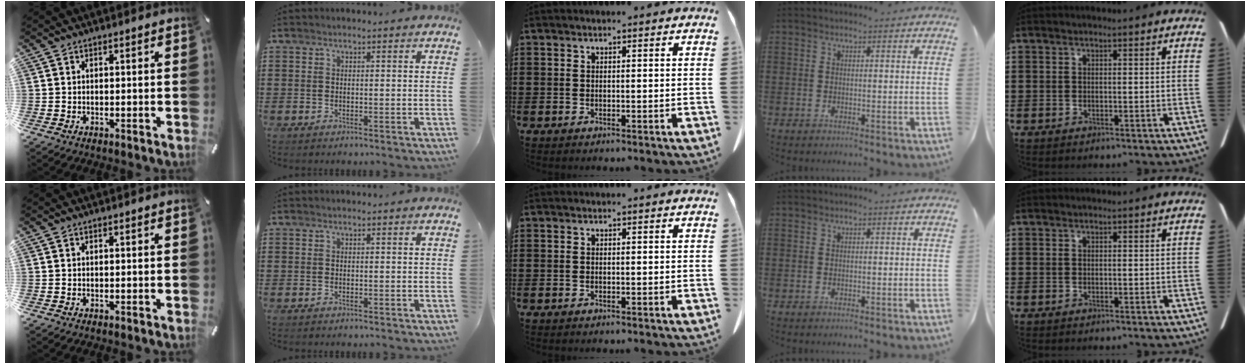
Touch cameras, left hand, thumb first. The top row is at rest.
{}